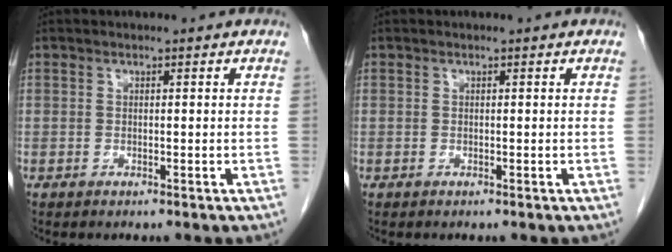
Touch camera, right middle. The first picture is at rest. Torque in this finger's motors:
{"motor_torque": [-0.22, -0.09, -0.05, -0.01]}